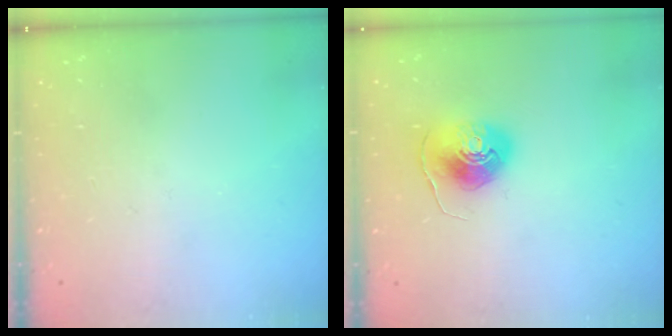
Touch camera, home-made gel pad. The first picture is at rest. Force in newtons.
{"total": 9.1, "press": 9.1, "slide": 0.4}